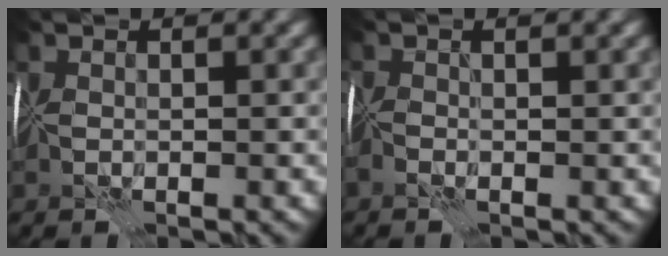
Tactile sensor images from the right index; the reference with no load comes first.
{"total": 1.2, "force": [-1.0, 0.1, 0.7], "torque": [-0.014, -0.006, -0.022]}